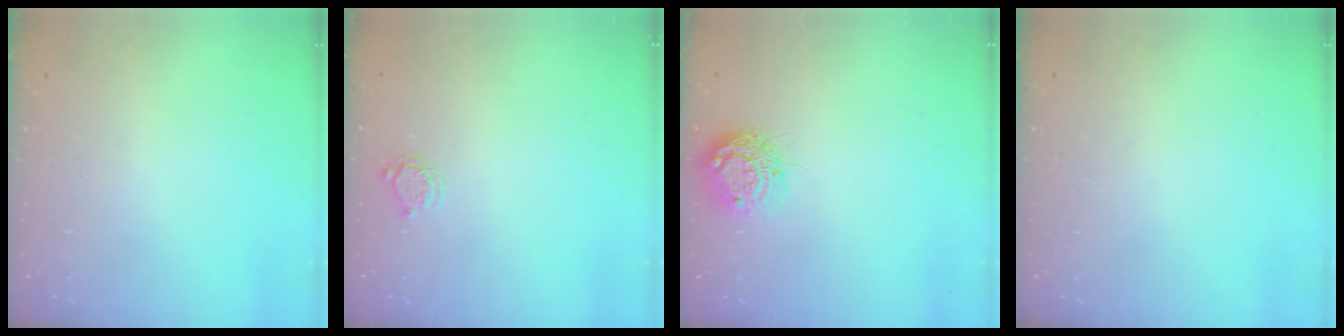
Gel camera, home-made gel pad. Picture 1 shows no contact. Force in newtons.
{"total": 3.7, "press": 3.7, "slide": 0.3}
{"total": 10.3, "press": 10.2, "slide": 0.8}
{"total": 0.0}